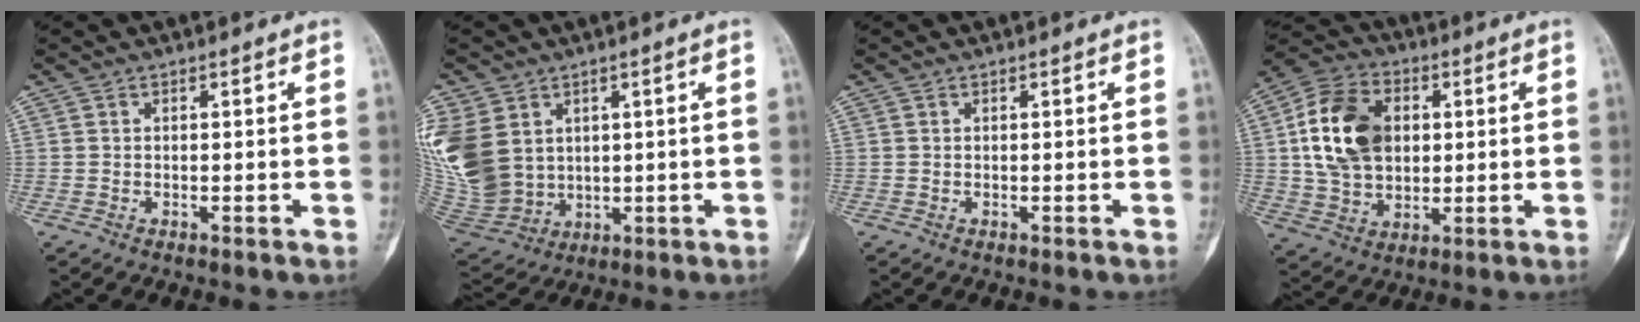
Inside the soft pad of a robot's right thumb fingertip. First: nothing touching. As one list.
[{"total": 17.9, "force": [4.3, 14.4, 9.8], "torque": [-0.230, -0.004, 0.117]}, {"total": 0.0}, {"total": 16.5, "force": [2.6, 11.7, 11.3], "torque": [-0.185, 0.008, 0.044]}]